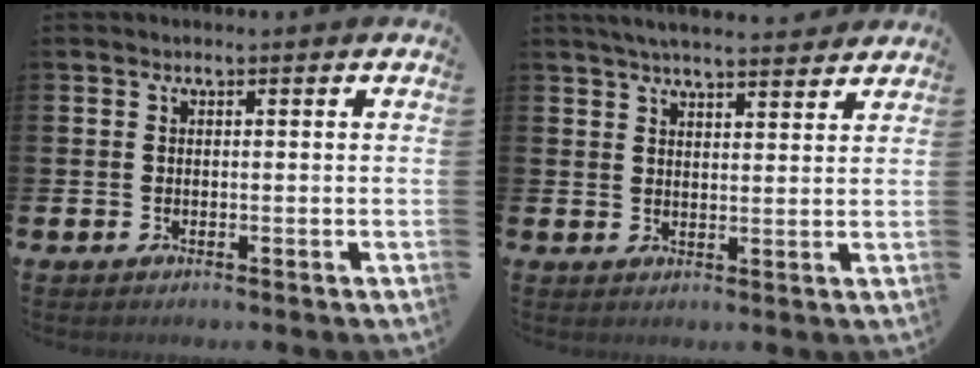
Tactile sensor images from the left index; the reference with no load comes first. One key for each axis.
{"total": 4.5, "fx": 4.3, "fy": 0.5, "fz": 1.2, "tx": -0.027, "ty": -0.016, "tz": 0.078}